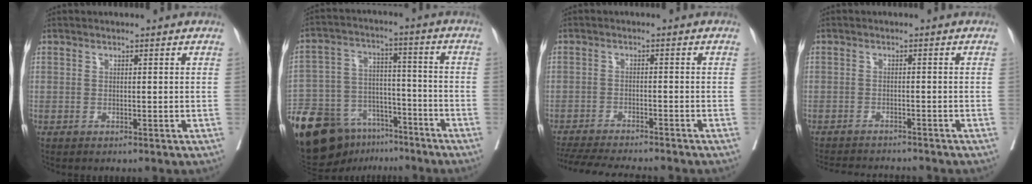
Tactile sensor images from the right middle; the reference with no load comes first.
{"total": 23.3, "force": [-15.8, 12.6, 11.6], "torque": [-0.297, -0.002, -0.269]}
{"total": 13.6, "force": [-12.4, 1.6, 5.5], "torque": [-0.096, -0.019, -0.179]}
{"total": 8.2, "force": [-7.9, 0.9, 2.1], "torque": [-0.027, -0.003, -0.111]}